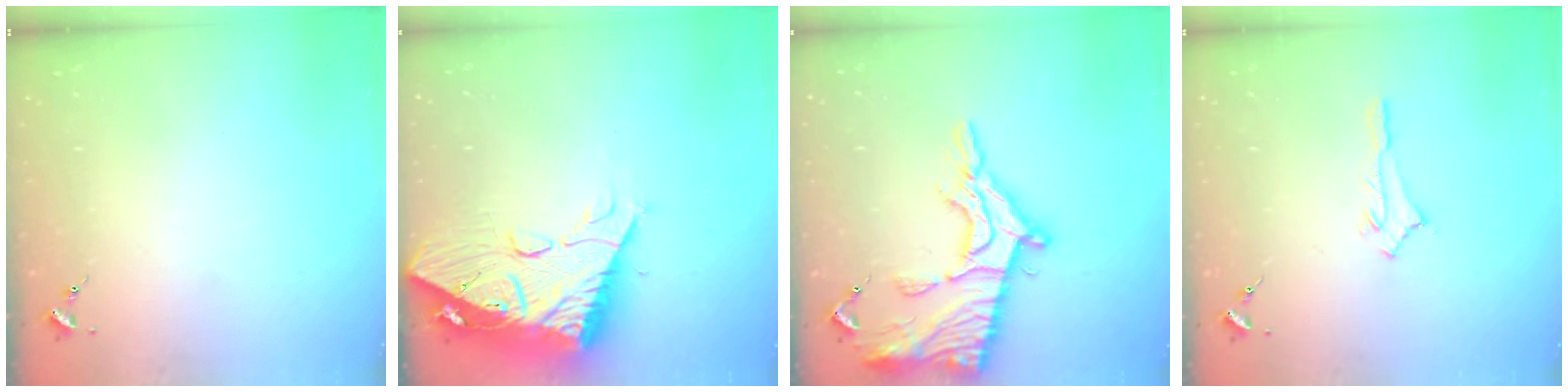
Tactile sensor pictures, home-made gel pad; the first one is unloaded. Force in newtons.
{"total": 21.1, "press": 21.0, "slide": 2.0}
{"total": 19.6, "press": 19.6, "slide": 1.7}
{"total": 2.9, "press": 2.9, "slide": 0.2}